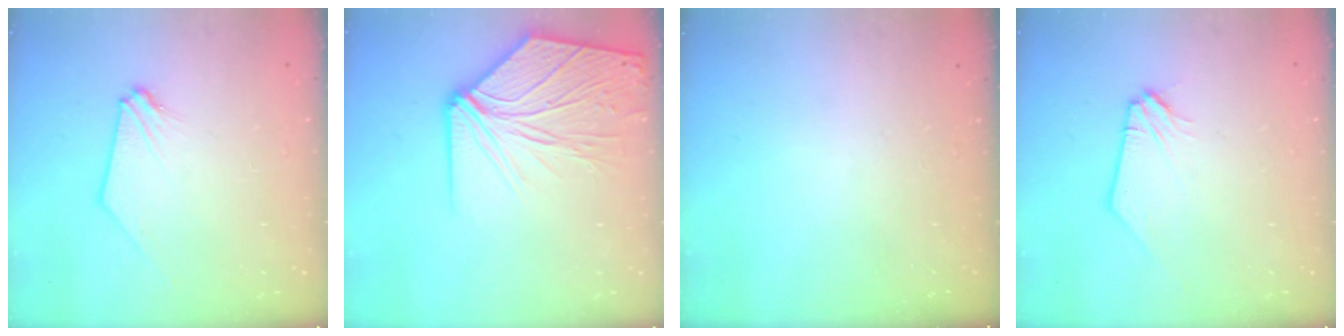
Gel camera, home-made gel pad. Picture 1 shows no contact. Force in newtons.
{"total": 12.3, "press": 12.2, "slide": 1.7}
{"total": 0.0}
{"total": 0.0}